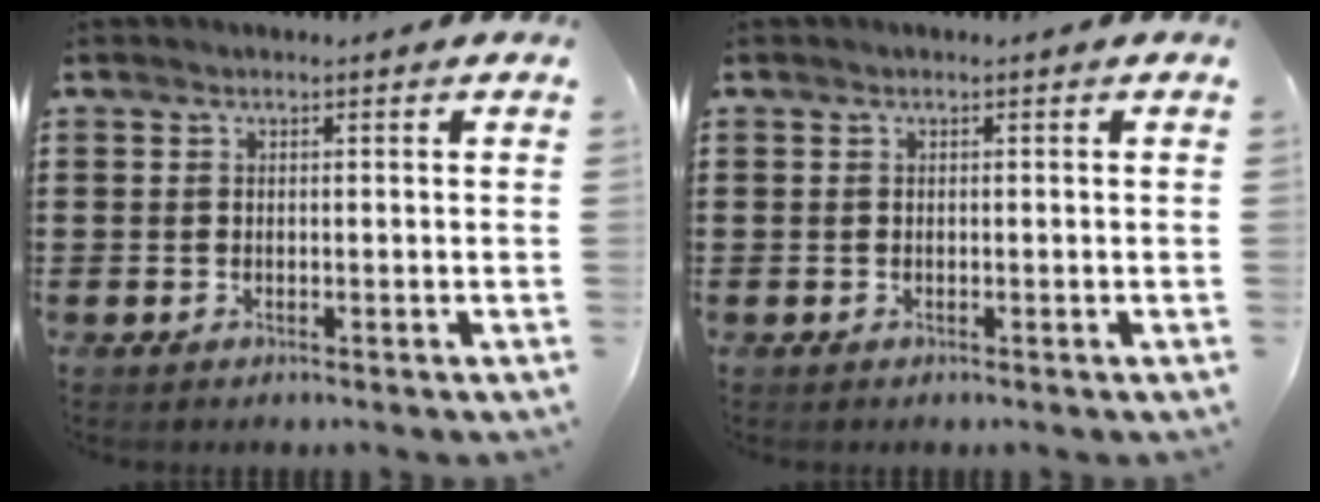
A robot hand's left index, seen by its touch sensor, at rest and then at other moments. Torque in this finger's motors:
{"motor_torque": [0.00, 0.00, 0.00, 0.01]}